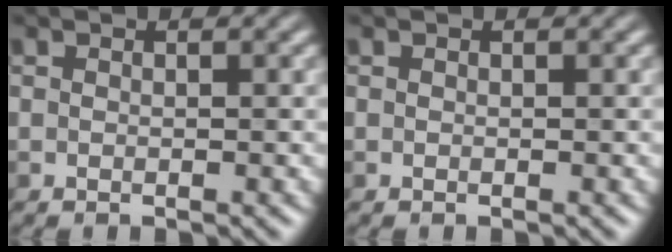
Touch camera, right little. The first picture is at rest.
{"total": 0.0}